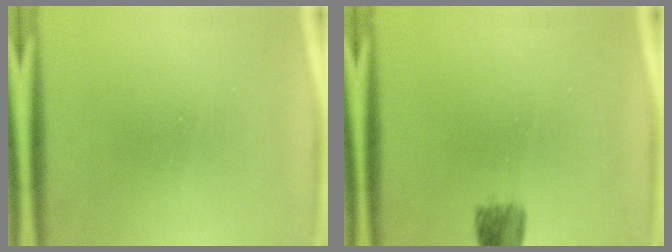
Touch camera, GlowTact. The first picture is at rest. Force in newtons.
{"total": 3.1}